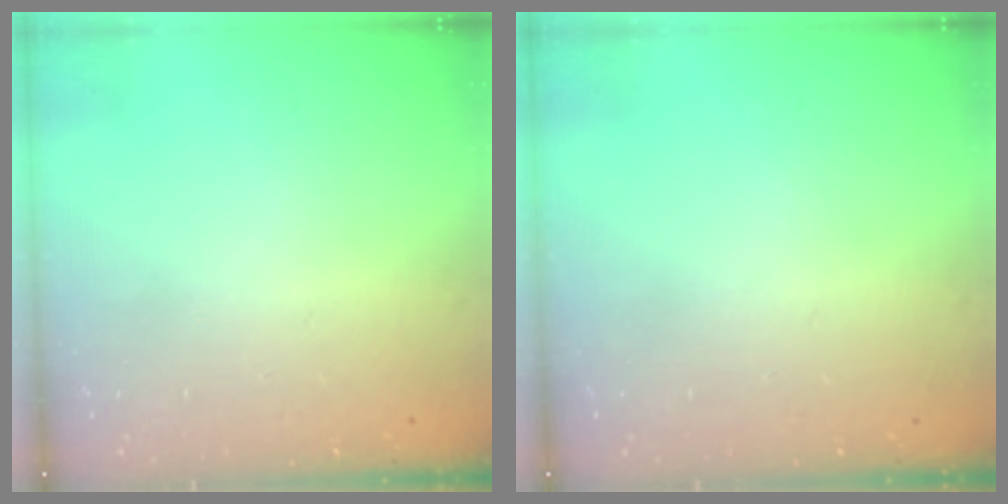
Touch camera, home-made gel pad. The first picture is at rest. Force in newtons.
{"total": 0.0}